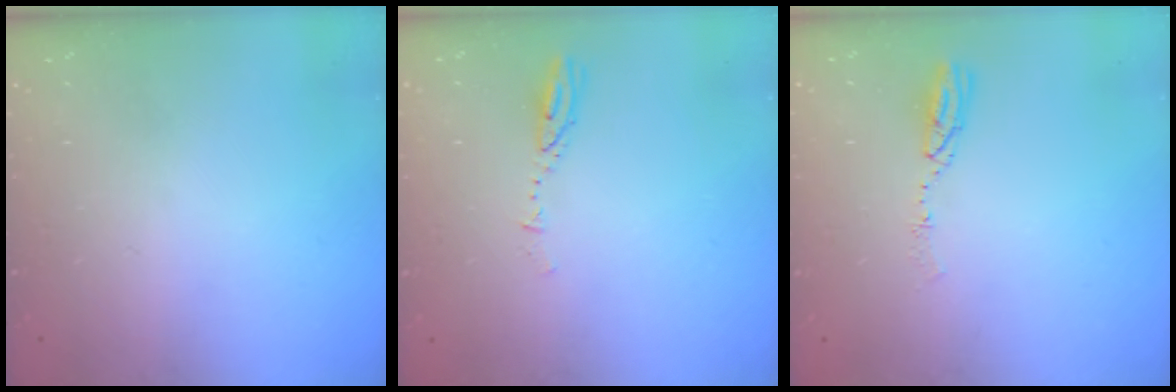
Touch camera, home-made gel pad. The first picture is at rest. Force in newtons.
{"total": 3.3, "press": 3.3, "slide": 0.3}
{"total": 4.6, "press": 4.6, "slide": 0.4}